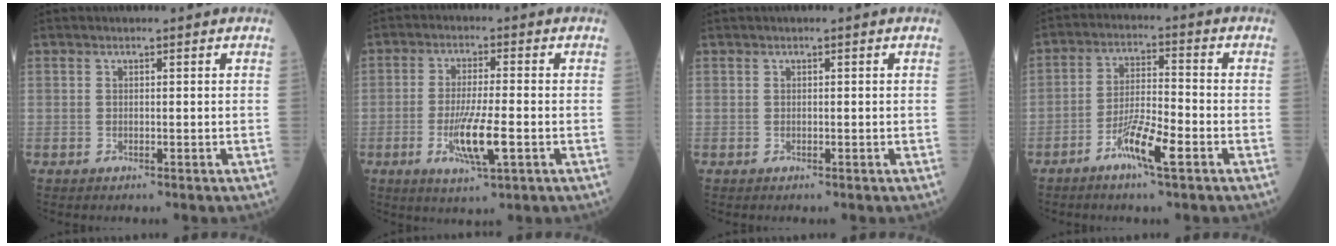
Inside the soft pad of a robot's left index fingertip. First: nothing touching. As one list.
[{"total": 7.6, "force": [-2.3, 0.7, 7.2], "torque": [-0.141, -0.015, -0.039]}, {"total": 0.0}, {"total": 7.2, "force": [-4.0, 0.6, 6.0], "torque": [-0.119, -0.004, -0.074]}]